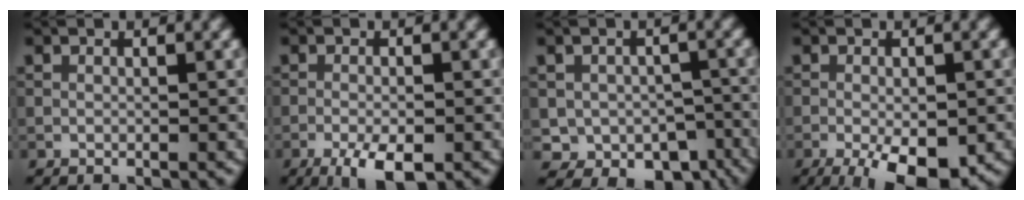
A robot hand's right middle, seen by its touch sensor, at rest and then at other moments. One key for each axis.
{"total": 4.5, "fx": -2.5, "fy": 1.4, "fz": 3.5, "tx": -0.062, "ty": -0.003, "tz": -0.042}
{"total": 5.8, "fx": -2.3, "fy": 4.5, "fz": 2.8, "tx": -0.037, "ty": -0.026, "tz": -0.023}
{"total": 7.6, "fx": -3.7, "fy": 2.5, "fz": 6.2, "tx": -0.095, "ty": -0.010, "tz": -0.053}